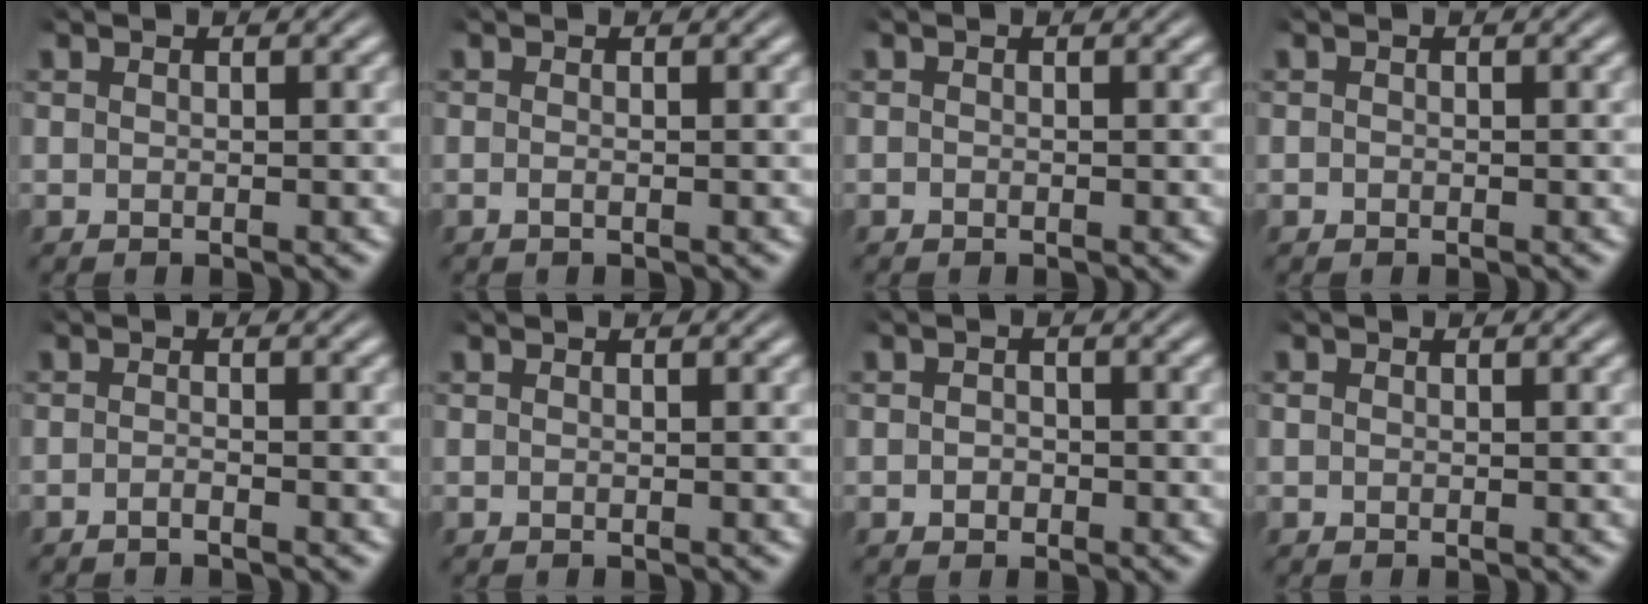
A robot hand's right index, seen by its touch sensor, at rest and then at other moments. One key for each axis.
{"total": 0.5, "fx": -0.4, "fy": 0.1, "fz": 0.3, "tx": -0.009, "ty": -0.003, "tz": -0.009}
{"total": 0.0}
{"total": 0.0}
{"total": 1.3, "fx": -1.3, "fy": 0.0, "fz": 0.4, "tx": -0.012, "ty": -0.004, "tz": -0.025}
{"total": 0.0}
{"total": 0.9, "fx": -0.6, "fy": 0.6, "fz": 0.1, "tx": 0.002, "ty": -0.009, "tz": -0.008}
{"total": 0.0}